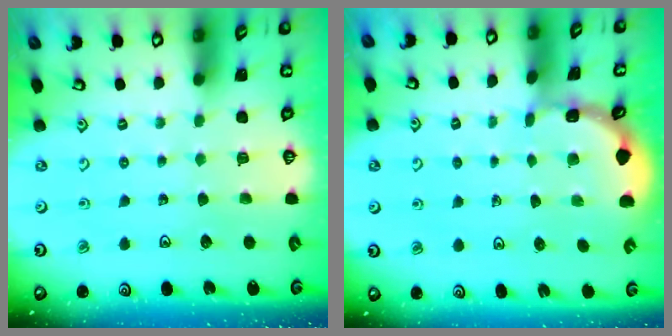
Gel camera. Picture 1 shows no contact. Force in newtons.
{"total": 1.3, "press": 1.3, "slide": 0.1}